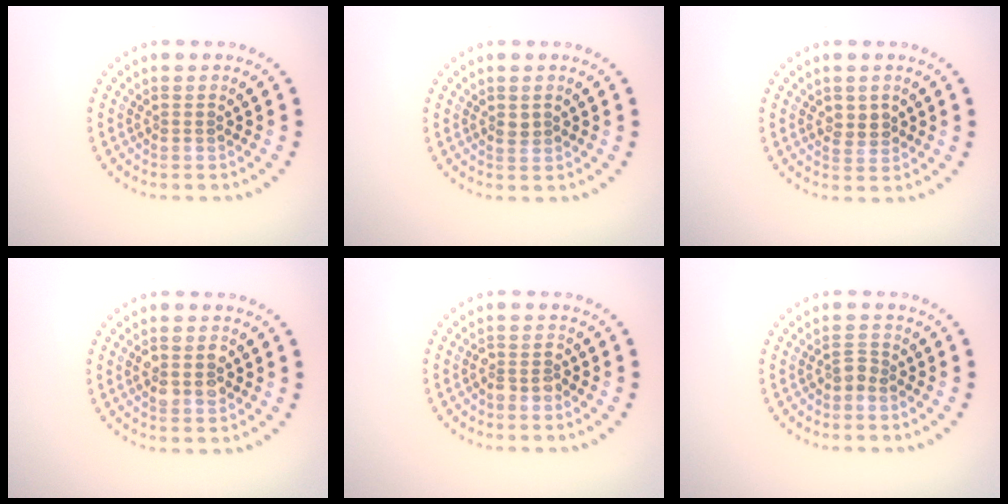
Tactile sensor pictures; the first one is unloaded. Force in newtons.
{"total": 0.8, "press": 0.8, "slide": 0.2}
{"total": 1.9, "press": 1.9, "slide": 0.6}
{"total": 2.7, "press": 2.7, "slide": 0.3}
{"total": 1.8, "press": 1.5, "slide": 1.1}
{"total": 1.5, "press": 1.1, "slide": 1.0}